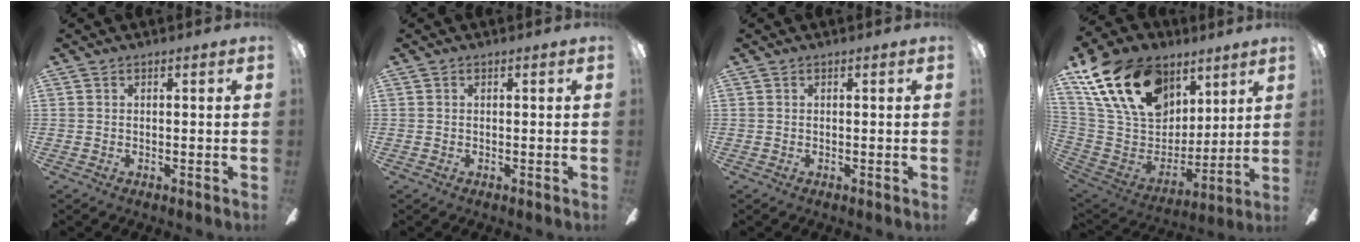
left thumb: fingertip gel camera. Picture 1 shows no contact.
{"total": 0.0}
{"total": 0.0}
{"total": 24.2, "force": [12.7, 15.9, 13.0], "torque": [-0.251, -0.043, 0.237]}